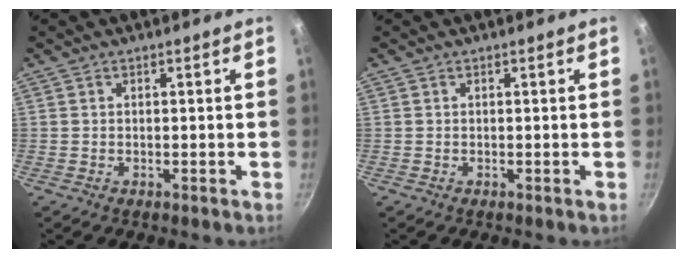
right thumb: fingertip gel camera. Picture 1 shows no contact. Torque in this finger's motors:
{"motor_torque": [0.00, 0.00, -0.14, 0.14, 0.00]}